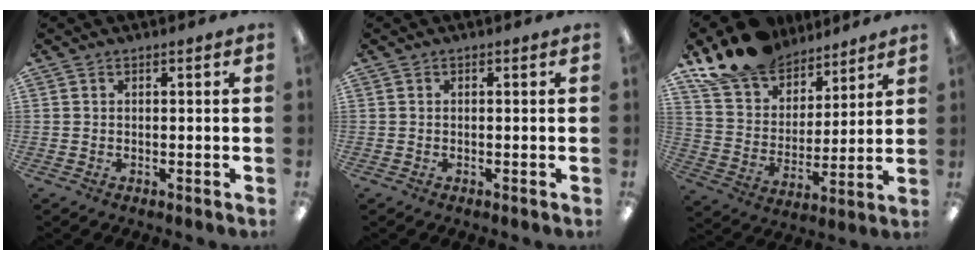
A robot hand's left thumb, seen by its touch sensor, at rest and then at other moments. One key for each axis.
{"total": 0.0}
{"total": 17.3, "fx": 14.6, "fy": 8.2, "fz": 4.5, "tx": -0.095, "ty": -0.111, "tz": 0.271}